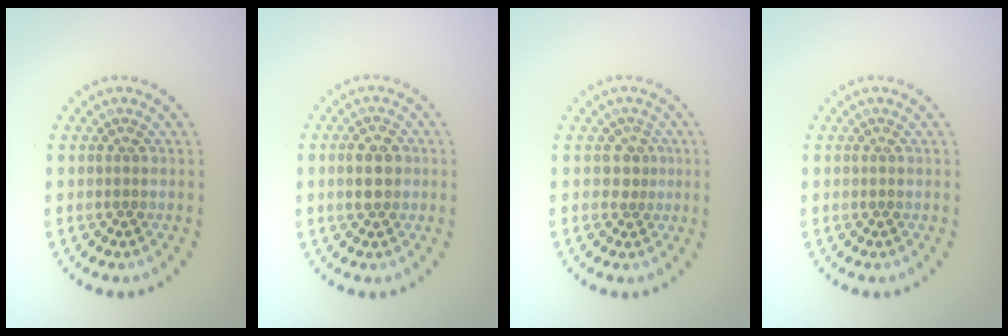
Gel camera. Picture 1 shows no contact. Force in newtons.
{"total": 2.6, "press": 2.6, "slide": 0.2}
{"total": 1.7, "press": 1.3, "slide": 1.2}
{"total": 0.0}